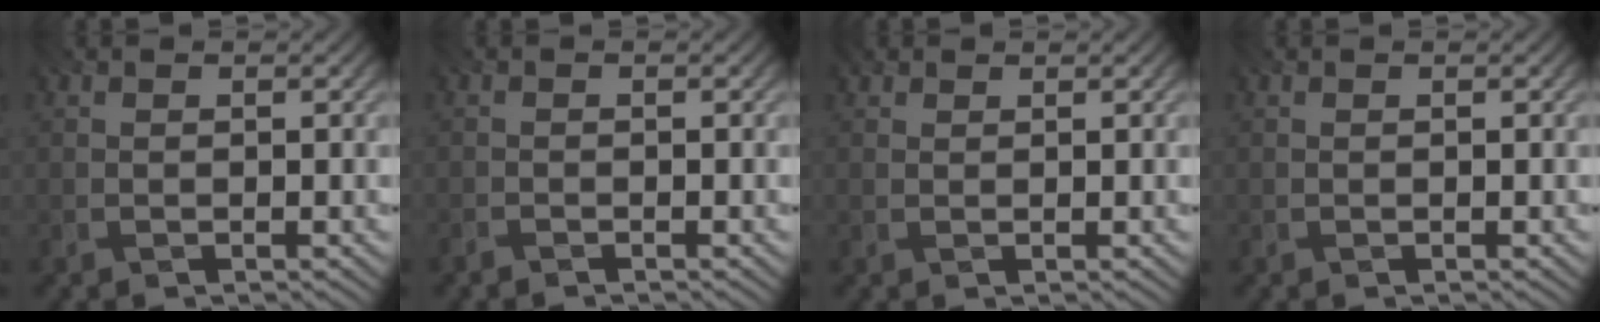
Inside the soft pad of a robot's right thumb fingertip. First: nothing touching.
{"total": 1.3, "force": [-1.2, 0.4, 0.2], "torque": [-0.008, -0.002, -0.029]}
{"total": 1.3, "force": [1.0, 0.7, 0.5], "torque": [-0.014, 0.001, 0.015]}
{"total": 0.0}